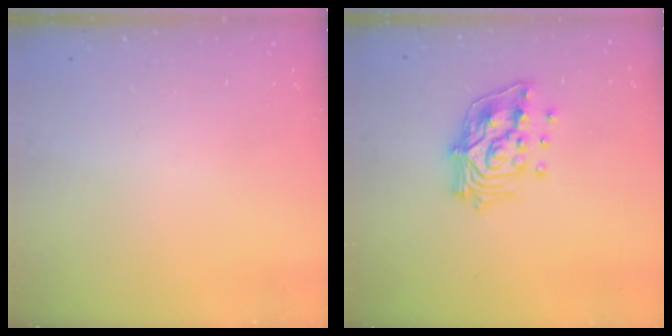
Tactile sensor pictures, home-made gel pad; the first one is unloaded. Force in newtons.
{"total": 14.9, "press": 14.8, "slide": 2.2}